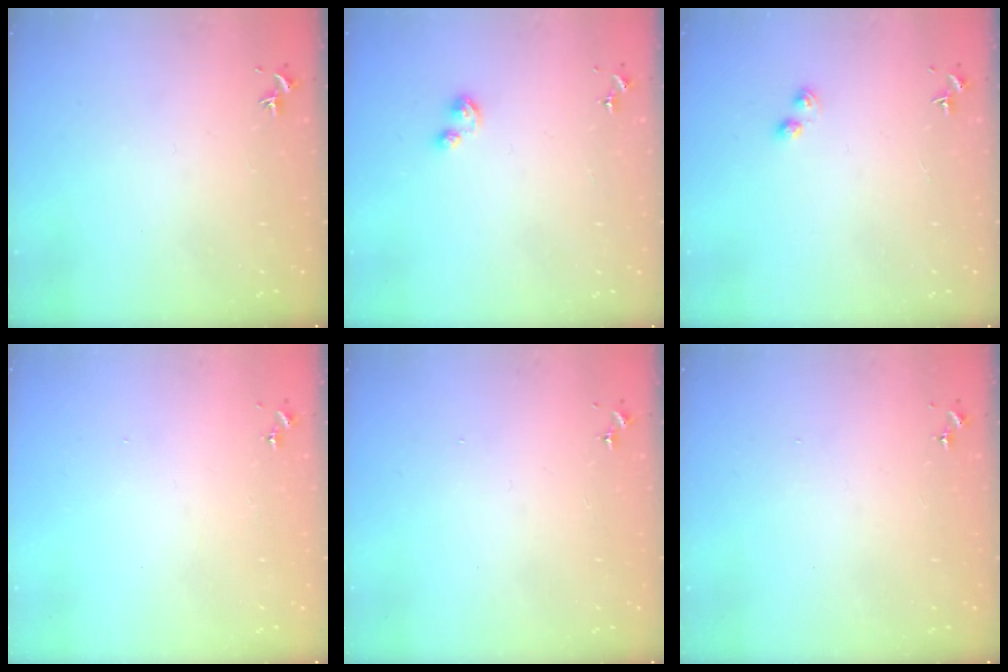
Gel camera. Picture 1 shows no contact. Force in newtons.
{"total": 3.2, "press": 3.1, "slide": 0.4}
{"total": 2.8, "press": 2.8, "slide": 0.4}
{"total": 0.0}
{"total": 0.0}
{"total": 0.0}